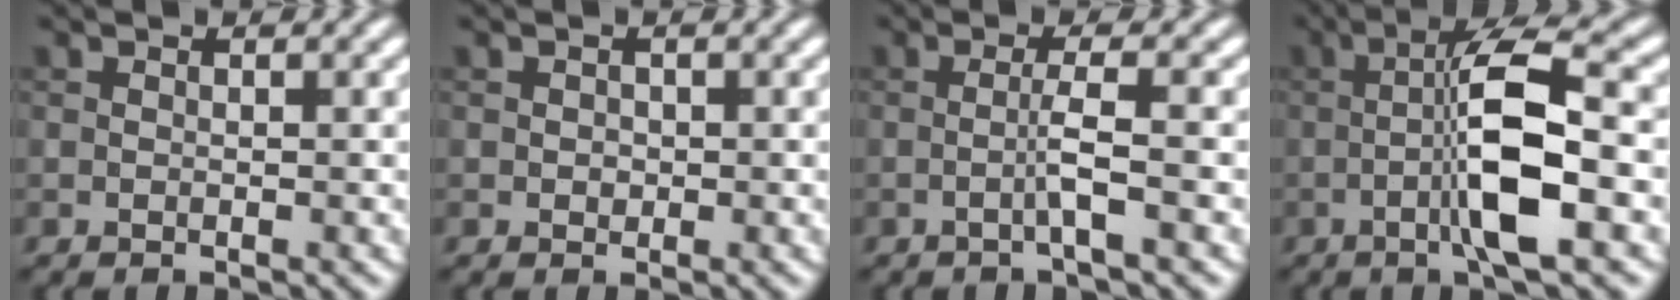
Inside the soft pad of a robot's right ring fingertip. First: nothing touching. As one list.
[{"total": 0.7, "force": [0.0, 0.6, 0.2], "torque": [-0.001, -0.004, -0.001]}, {"total": 2.3, "force": [-0.4, 0.1, 2.2], "torque": [-0.043, -0.002, -0.013]}, {"total": 7.3, "force": [-1.0, 1.4, 7.1], "torque": [-0.124, 0.013, -0.024]}]